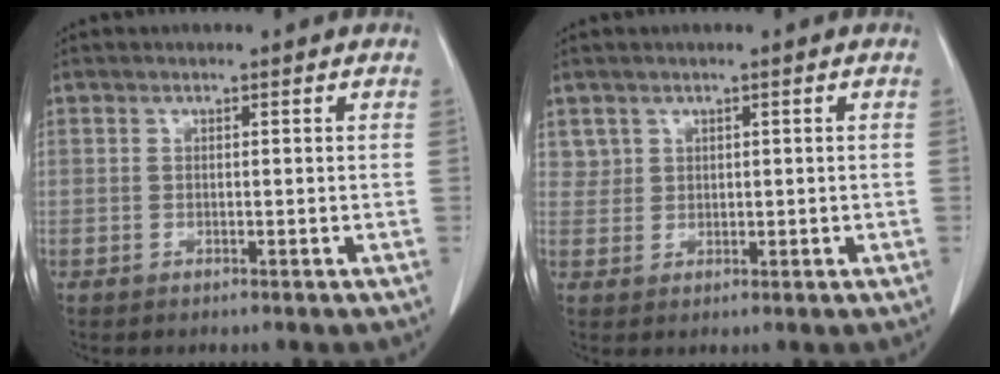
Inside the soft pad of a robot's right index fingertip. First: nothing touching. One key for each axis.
{"total": 2.0, "fx": 1.1, "fy": 1.7, "fz": 0.0, "tx": 0.010, "ty": 0.006, "tz": 0.018}